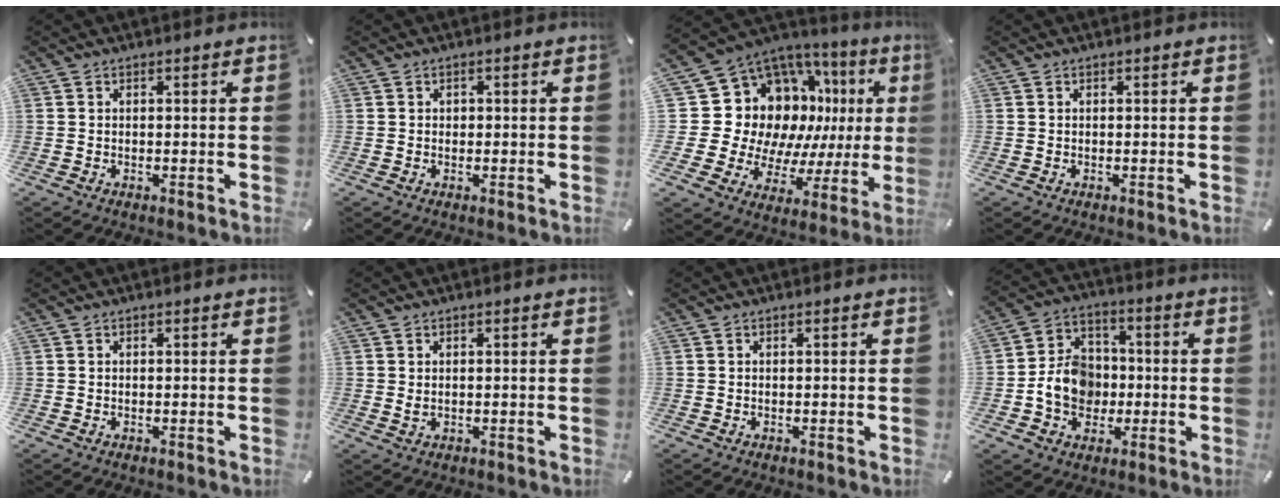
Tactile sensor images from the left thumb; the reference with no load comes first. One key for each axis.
{"total": 0.7, "fx": 0.0, "fy": 0.7, "fz": 0.1, "tx": -0.001, "ty": 0.006, "tz": -0.001}
{"total": 16.9, "fx": 5.6, "fy": 13.0, "fz": 9.3, "tx": -0.140, "ty": -0.084, "tz": 0.137}
{"total": 0.0}
{"total": 0.0}
{"total": 1.4, "fx": 0.1, "fy": 1.0, "fz": 0.9, "tx": -0.019, "ty": 0.003, "tz": 0.002}
{"total": 0.0}
{"total": 10.5, "fx": -1.9, "fy": 9.1, "fz": 5.0, "tx": -0.100, "ty": 0.023, "tz": -0.032}